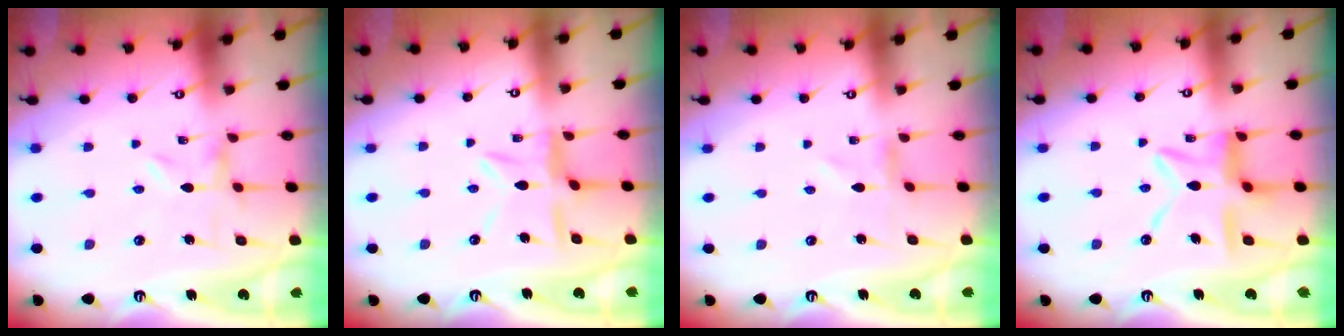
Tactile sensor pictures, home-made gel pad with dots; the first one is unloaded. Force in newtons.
{"total": 8.8, "press": 8.7, "slide": 0.9}
{"total": 0.6, "press": 0.5, "slide": 0.2}
{"total": 13.1, "press": 13.1, "slide": 1.1}